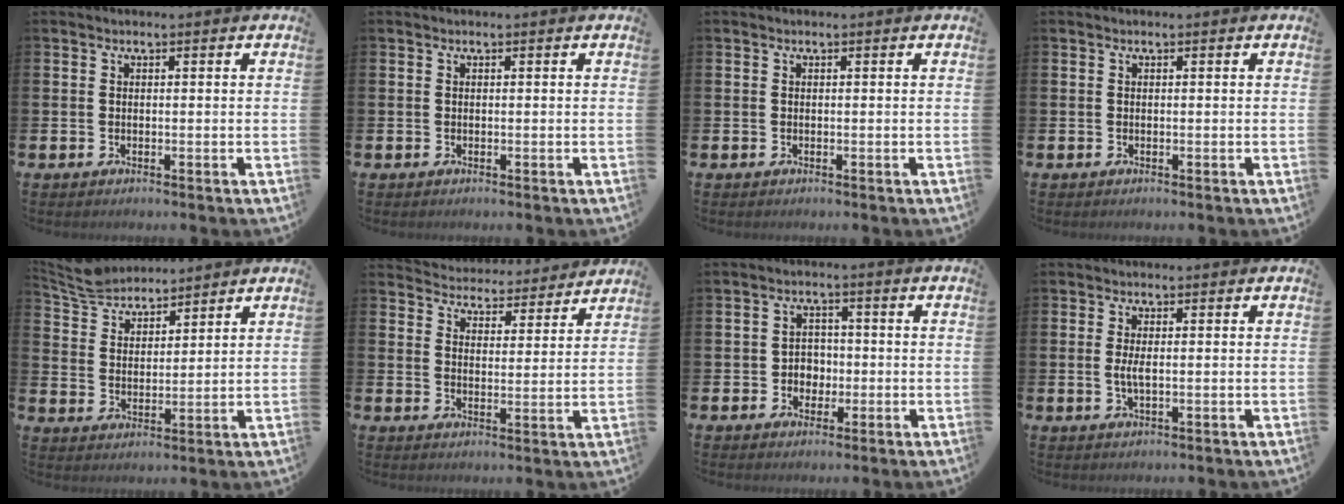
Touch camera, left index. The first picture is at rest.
{"total": 0.0}
{"total": 0.0}
{"total": 0.0}
{"total": 6.3, "force": [6.1, 1.2, 0.9], "torque": [-0.045, -0.029, 0.112]}
{"total": 4.7, "force": [4.6, 0.9, -0.3], "torque": [-0.014, -0.042, 0.079]}
{"total": 2.9, "force": [-0.4, 2.7, 1.0], "torque": [-0.017, 0.002, -0.016]}
{"total": 1.7, "force": [0.1, 0.5, 1.6], "torque": [-0.028, -0.001, 0.000]}